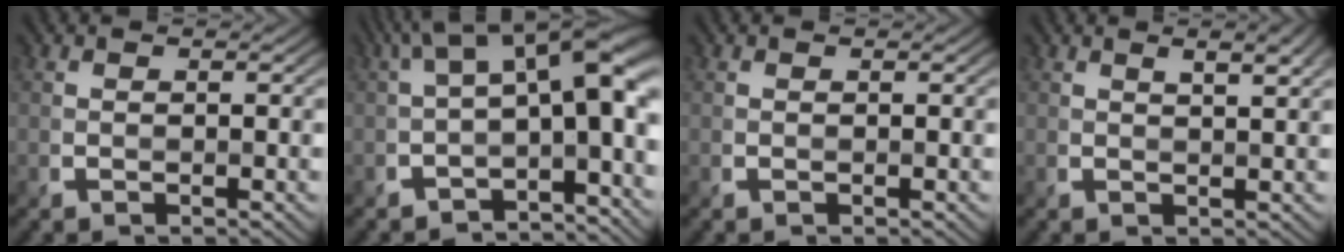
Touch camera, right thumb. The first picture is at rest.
{"total": 11.4, "force": [0.3, 4.8, 10.4], "torque": [-0.147, 0.003, 0.005]}
{"total": 0.0}
{"total": 3.5, "force": [1.9, 0.9, 2.9], "torque": [-0.044, 0.002, 0.030]}